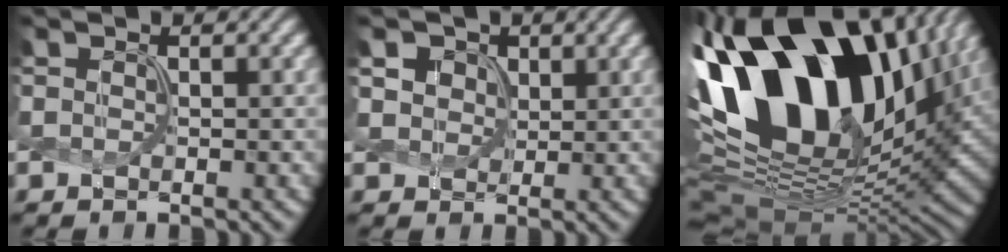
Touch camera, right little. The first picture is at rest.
{"total": 4.9, "force": [2.7, 3.5, 2.2], "torque": [-0.068, 0.003, 0.045]}
{"total": 19.9, "force": [6.3, 12.0, 14.6], "torque": [-0.271, 0.016, 0.112]}